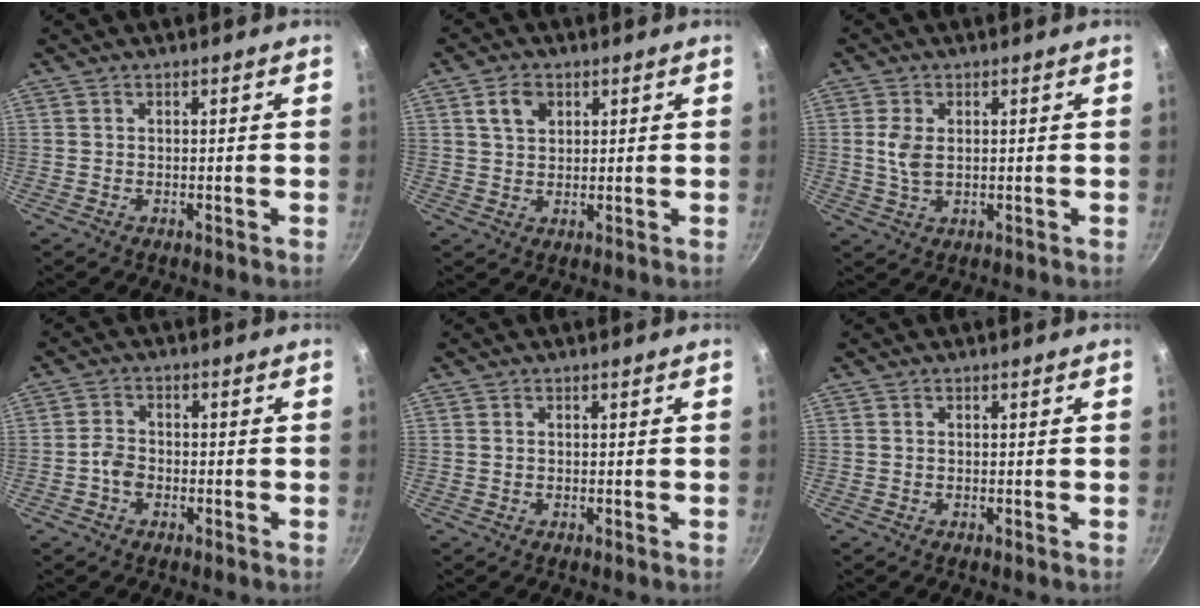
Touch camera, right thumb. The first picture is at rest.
{"total": 4.6, "force": [1.9, 3.2, 2.7], "torque": [-0.039, -0.001, 0.033]}
{"total": 4.2, "force": [0.5, 2.5, 3.3], "torque": [-0.071, -0.001, 0.013]}
{"total": 3.2, "force": [-1.3, 2.3, 1.7], "torque": [-0.029, 0.019, -0.030]}
{"total": 0.0}
{"total": 0.0}